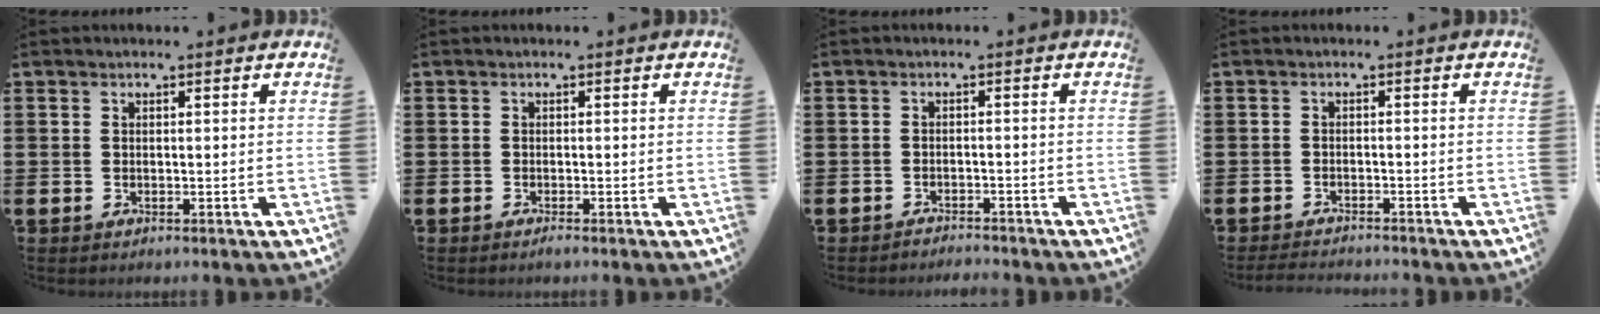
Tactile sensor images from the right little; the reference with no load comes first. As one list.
[{"total": 0.6, "force": [-0.4, 0.0, 0.4], "torque": [-0.007, -0.003, -0.008]}, {"total": 1.5, "force": [-1.5, -0.1, -0.2], "torque": [-0.001, 0.004, -0.033]}, {"total": 1.5, "force": [-1.5, 0.0, 0.3], "torque": [-0.007, 0.003, -0.031]}]